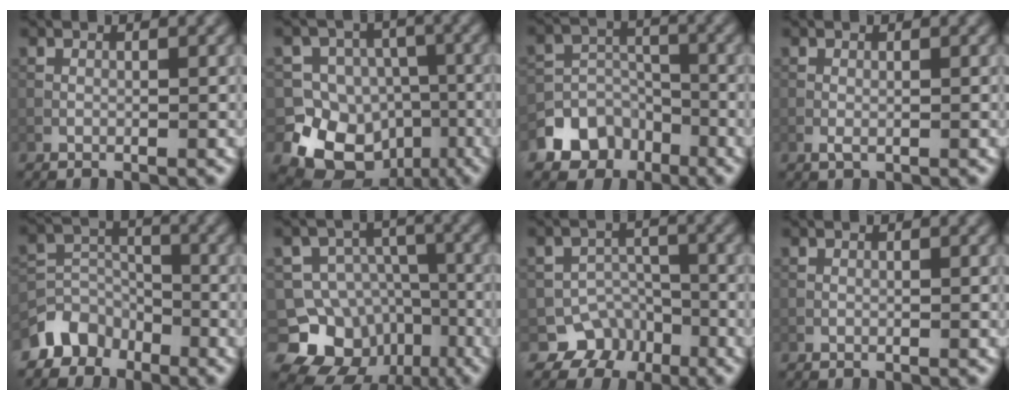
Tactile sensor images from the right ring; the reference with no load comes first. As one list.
[{"total": 10.7, "force": [-4.7, 9.1, 2.9], "torque": [-0.050, -0.007, -0.094]}, {"total": 6.5, "force": [-4.2, 4.7, 1.4], "torque": [-0.014, -0.001, -0.081]}, {"total": 0.6, "force": [-0.1, 0.3, 0.5], "torque": [-0.014, -0.001, 0.000]}, {"total": 4.3, "force": [-3.3, 2.6, 0.7], "torque": [-0.007, -0.002, -0.067]}, {"total": 10.8, "force": [-5.7, 8.8, 2.7], "torque": [-0.046, 0.005, -0.102]}, {"total": 4.0, "force": [-2.4, 3.2, 0.5], "torque": [0.007, 0.003, -0.030]}, {"total": 0.0}]